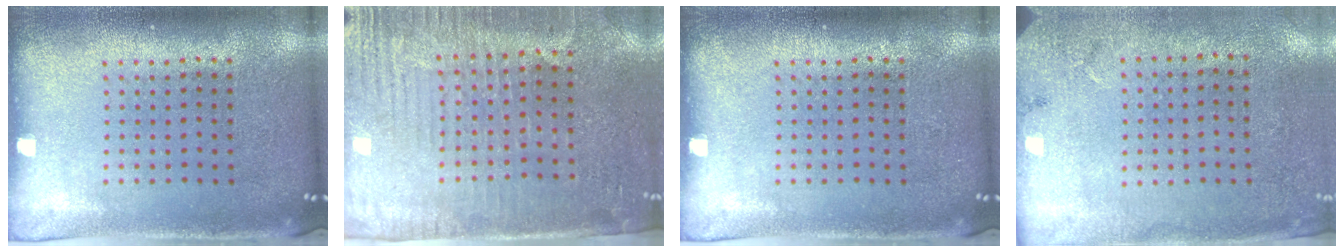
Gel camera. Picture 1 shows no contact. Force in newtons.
{"total": 3.3, "press": 3.0, "slide": 1.4}
{"total": 0.0}
{"total": 2.7, "press": 2.1, "slide": 1.7}